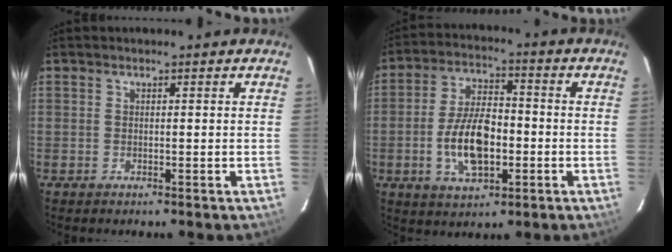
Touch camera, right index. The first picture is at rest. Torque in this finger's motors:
{"motor_torque": [1.98, -0.15, 0.45, 0.10]}